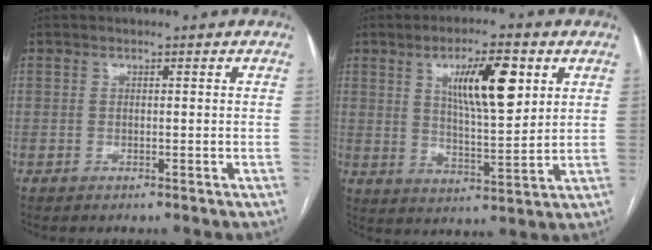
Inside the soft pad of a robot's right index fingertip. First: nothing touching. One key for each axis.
{"total": 11.1, "fx": 4.4, "fy": 2.5, "fz": 9.9, "tx": -0.168, "ty": 0.003, "tz": 0.078}